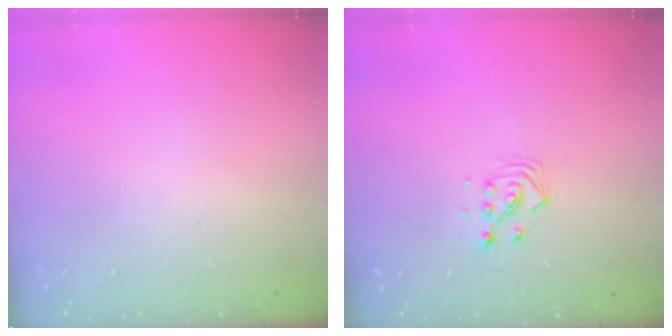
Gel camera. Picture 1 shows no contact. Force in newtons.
{"total": 3.6, "press": 3.6, "slide": 0.4}